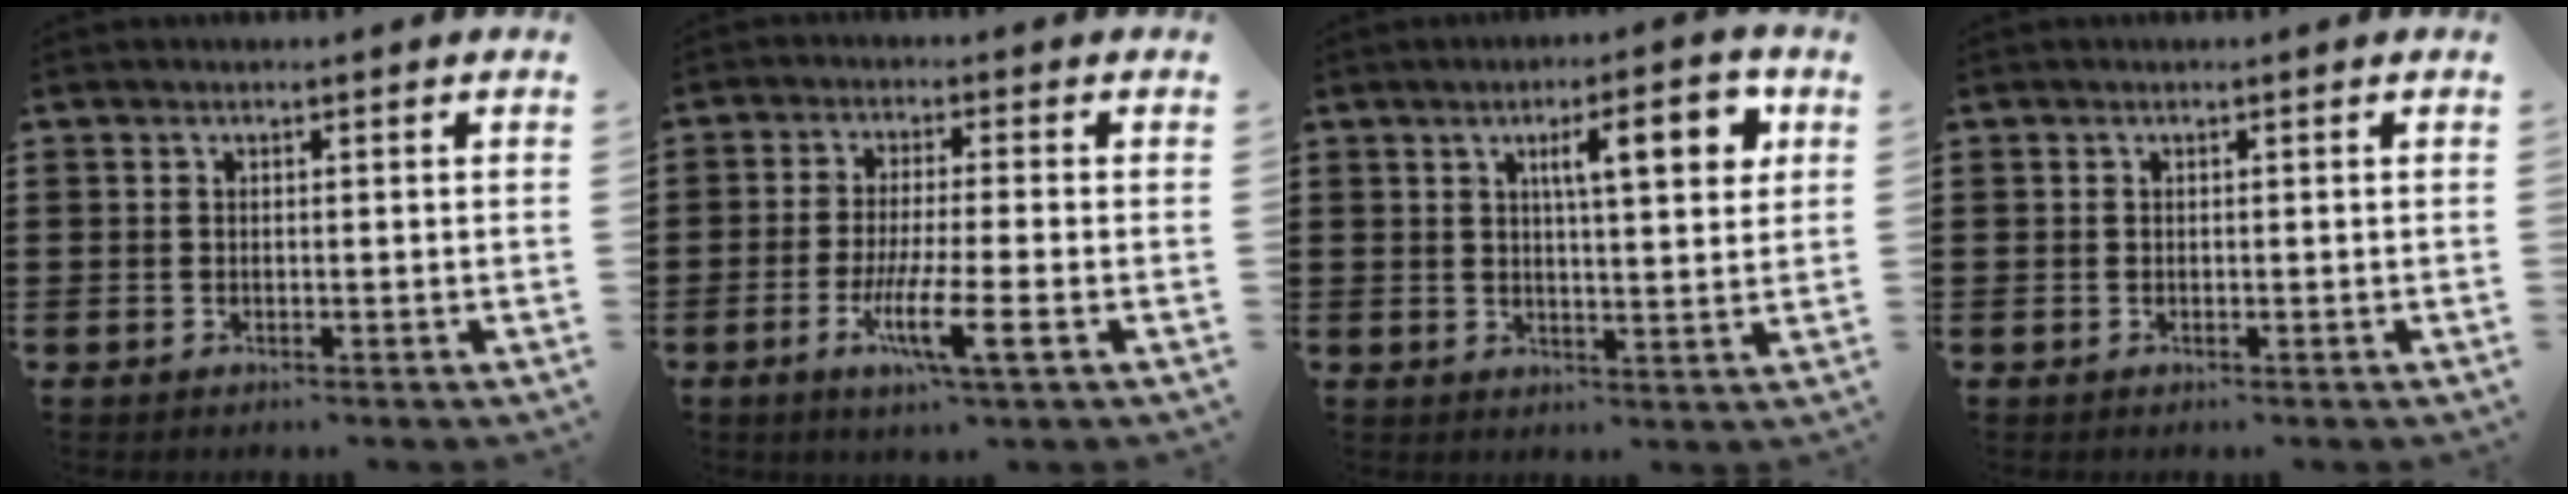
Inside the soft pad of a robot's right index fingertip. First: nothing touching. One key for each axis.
{"total": 7.8, "fx": -3.1, "fy": 0.7, "fz": 7.2, "tx": -0.128, "ty": -0.010, "tz": -0.054}
{"total": 8.1, "fx": 3.1, "fy": 2.1, "fz": 7.2, "tx": -0.114, "ty": -0.002, "tz": 0.043}
{"total": 0.0}